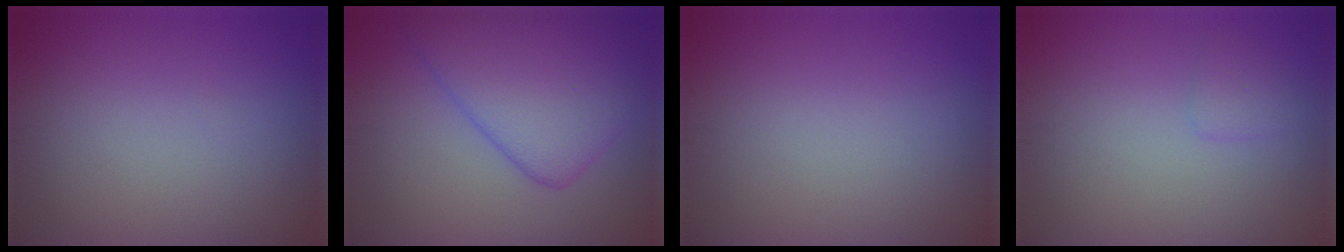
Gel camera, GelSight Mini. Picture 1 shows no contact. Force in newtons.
{"total": 7.5, "press": 7.5, "slide": 0.3}
{"total": 0.0}
{"total": 1.0, "press": 1.0, "slide": 0.1}